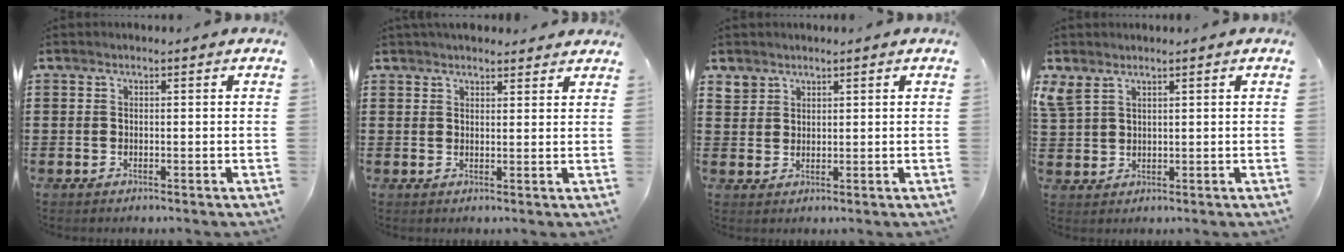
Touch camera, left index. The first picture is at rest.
{"total": 2.6, "force": [2.5, 0.5, 0.3], "torque": [-0.012, -0.002, 0.048]}
{"total": 2.2, "force": [1.8, 1.3, 0.0], "torque": [-0.007, 0.003, 0.036]}
{"total": 3.1, "force": [2.2, 1.6, 1.4], "torque": [-0.037, 0.003, 0.042]}